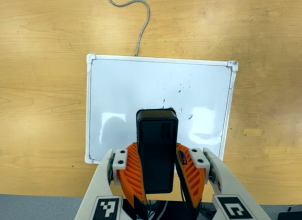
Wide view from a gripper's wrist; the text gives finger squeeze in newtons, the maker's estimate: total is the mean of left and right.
{"total": 6.6, "left": 6.0, "right": 7.2}